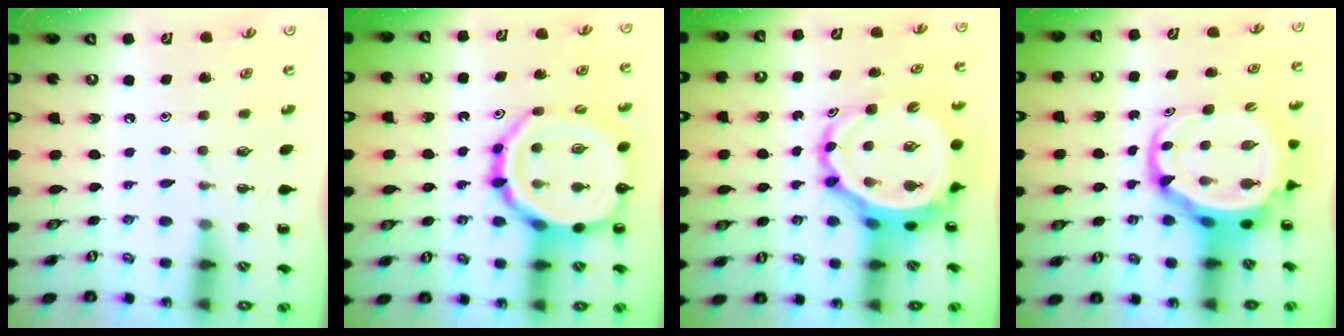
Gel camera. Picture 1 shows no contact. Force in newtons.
{"total": 19.2, "press": 18.9, "slide": 3.0}
{"total": 8.8, "press": 8.2, "slide": 3.0}
{"total": 7.2, "press": 7.0, "slide": 1.8}